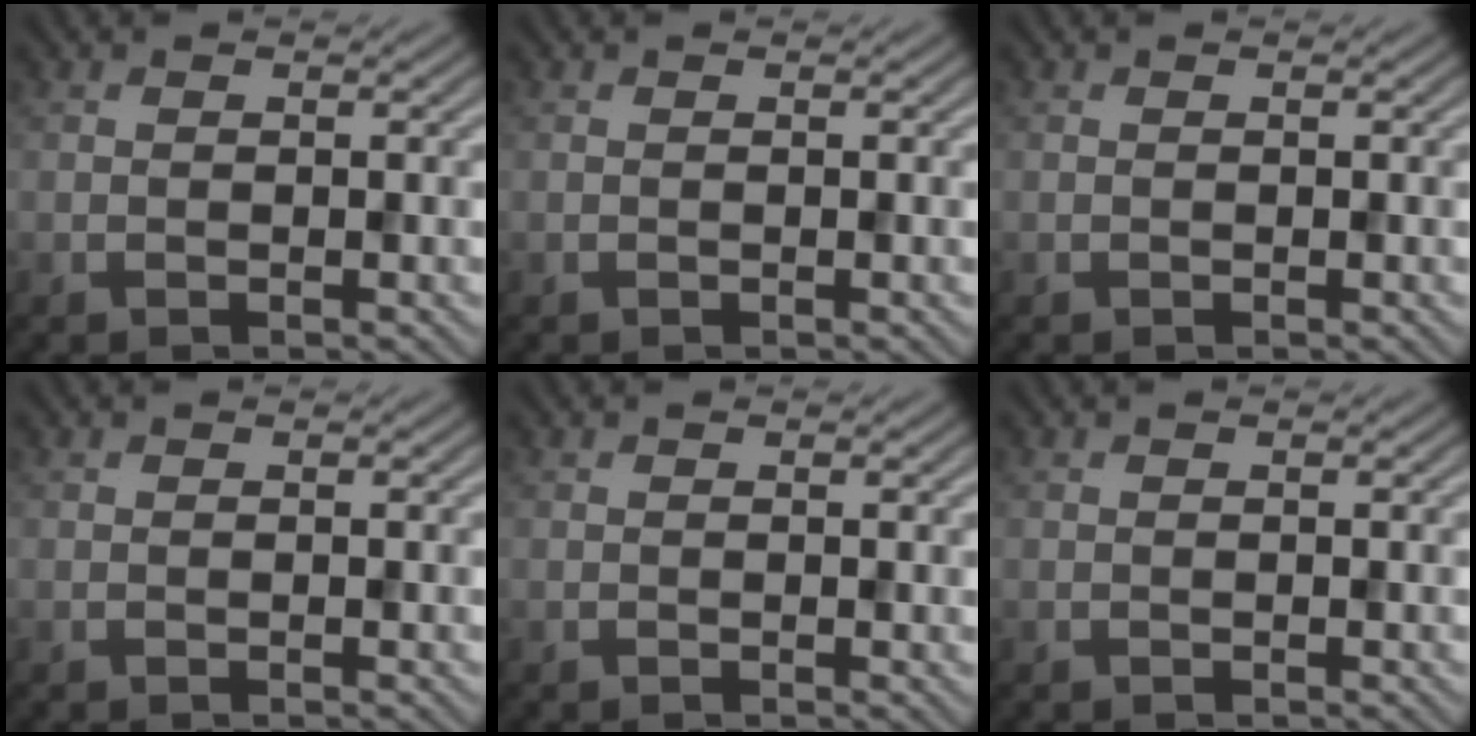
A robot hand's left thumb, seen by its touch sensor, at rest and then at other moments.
{"total": 0.0}
{"total": 0.0}
{"total": 0.0}
{"total": 0.0}
{"total": 0.0}